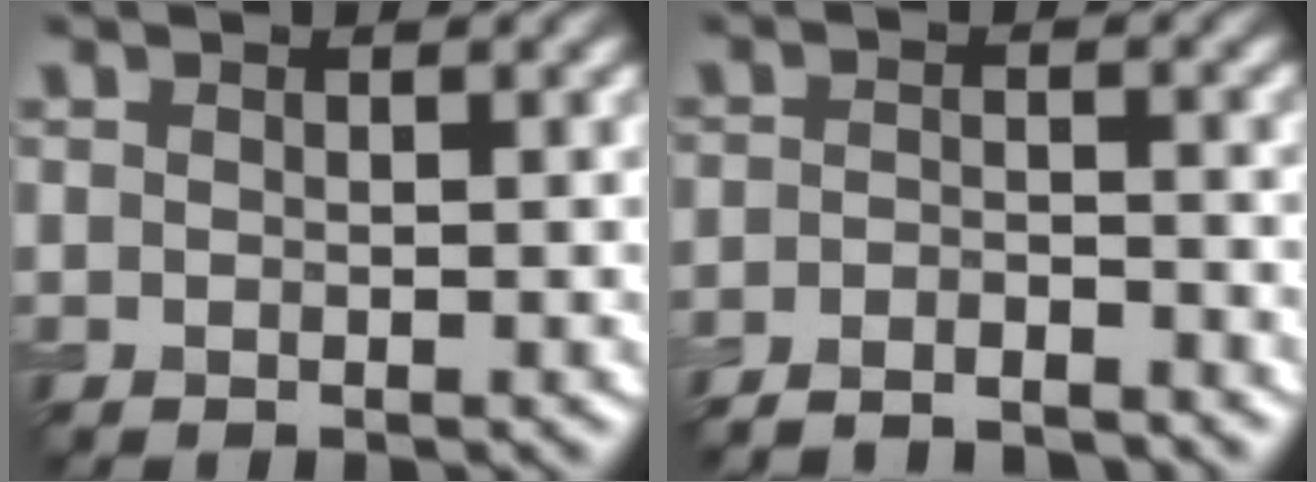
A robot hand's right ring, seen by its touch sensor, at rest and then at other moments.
{"total": 4.1, "force": [-3.8, 0.5, 1.3], "torque": [-0.019, -0.003, -0.064]}